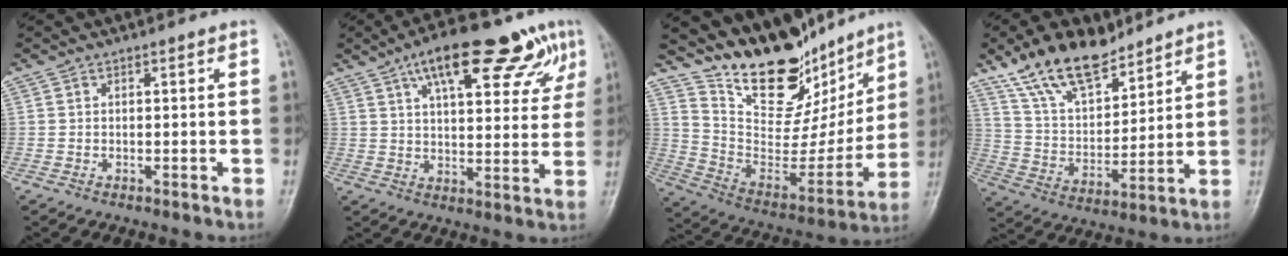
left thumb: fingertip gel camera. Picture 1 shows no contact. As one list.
[{"total": 20.4, "force": [11.4, 7.3, 15.2], "torque": [-0.191, -0.008, 0.166]}, {"total": 21.2, "force": [16.6, 9.0, 9.6], "torque": [-0.093, -0.094, 0.286]}, {"total": 15.4, "force": [11.2, 7.0, 7.9], "torque": [-0.108, -0.054, 0.213]}]